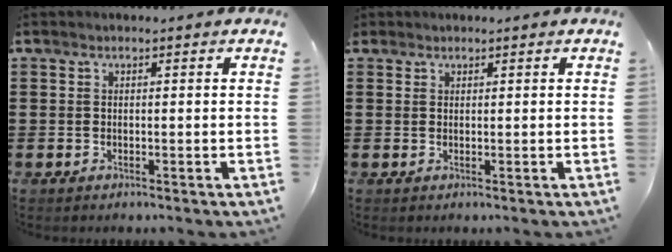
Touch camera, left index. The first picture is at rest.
{"total": 0.7, "force": [0.6, 0.4, 0.1], "torque": [-0.004, 0.002, 0.012]}